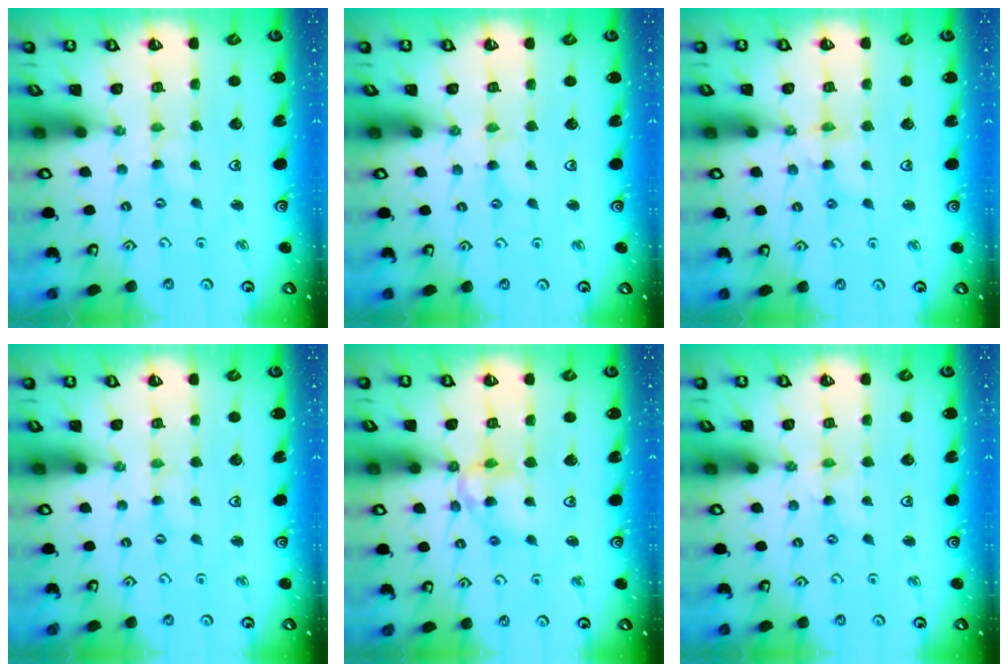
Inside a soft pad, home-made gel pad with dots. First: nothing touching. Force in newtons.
{"total": 1.6, "press": 1.6, "slide": 0.3}
{"total": 4.8, "press": 4.7, "slide": 0.3}
{"total": 0.0}
{"total": 9.9, "press": 9.8, "slide": 0.7}
{"total": 0.0}